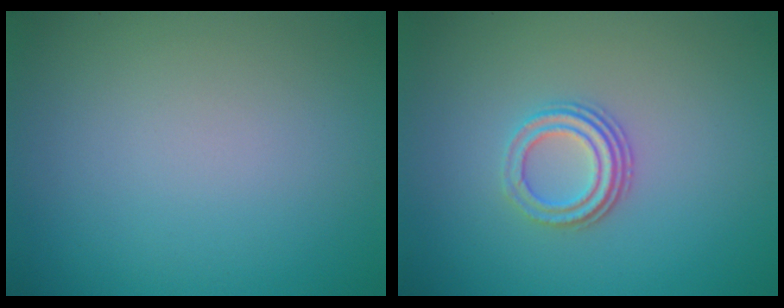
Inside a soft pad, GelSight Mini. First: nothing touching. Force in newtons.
{"total": 2.9, "press": 2.2, "slide": 2.0}